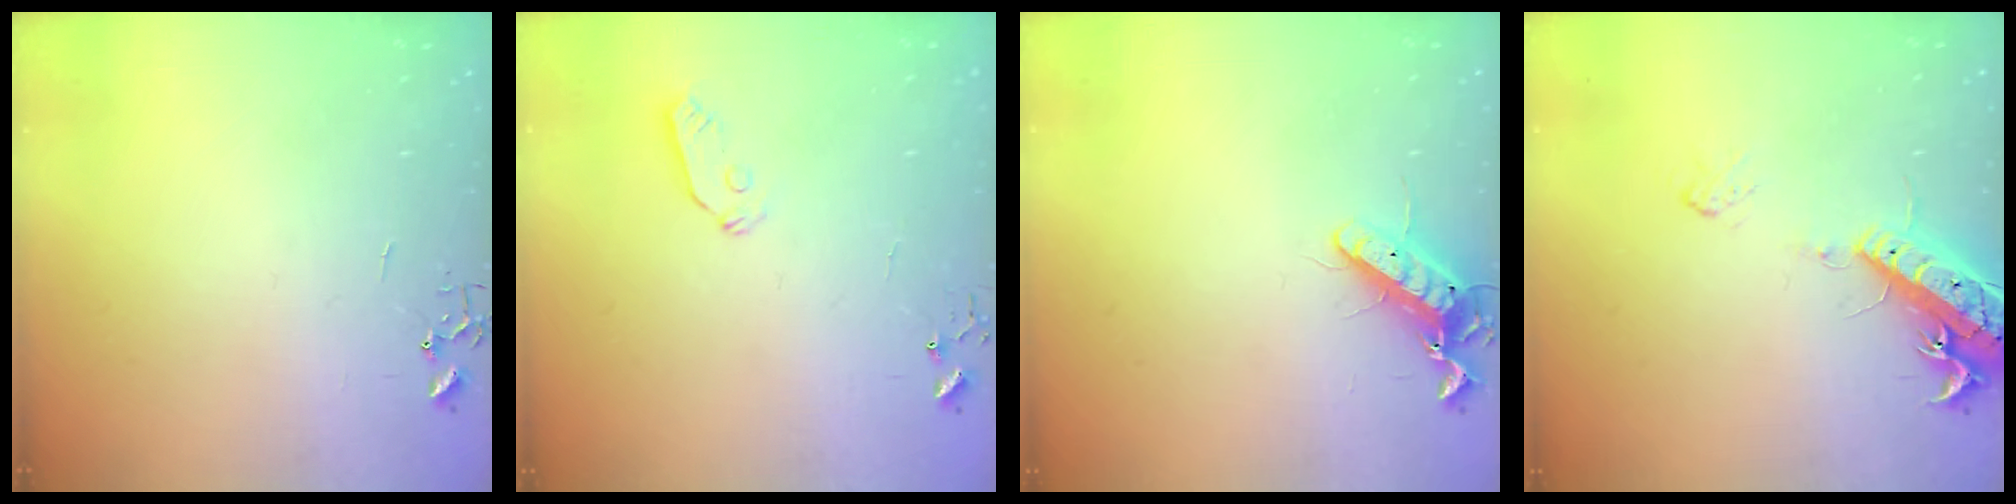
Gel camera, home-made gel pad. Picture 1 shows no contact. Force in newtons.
{"total": 5.3, "press": 5.2, "slide": 0.3}
{"total": 12.1, "press": 12.0, "slide": 1.4}
{"total": 15.1, "press": 14.7, "slide": 3.5}